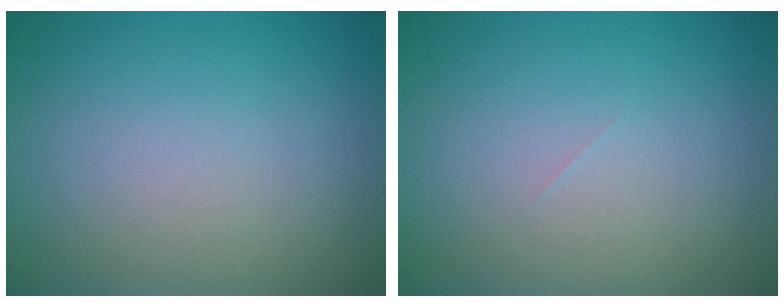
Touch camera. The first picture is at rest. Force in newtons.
{"total": 0.0}